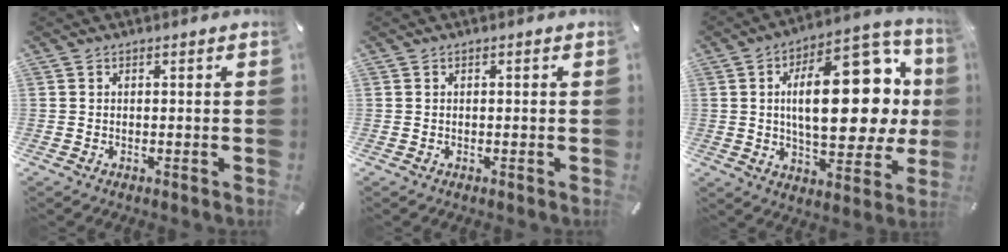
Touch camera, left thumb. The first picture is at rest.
{"total": 0.0}
{"total": 28.3, "force": [5.0, 13.4, 24.5], "torque": [-0.369, -0.026, 0.076]}